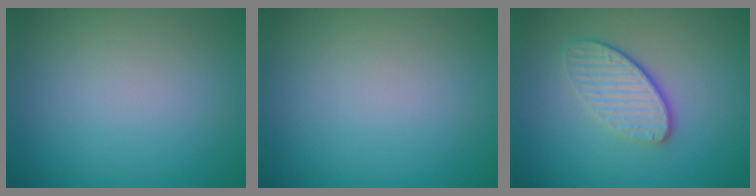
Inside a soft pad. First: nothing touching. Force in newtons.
{"total": 0.0}
{"total": 3.7, "press": 2.9, "slide": 2.3}